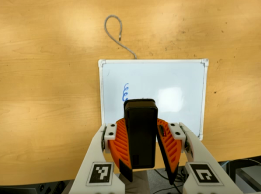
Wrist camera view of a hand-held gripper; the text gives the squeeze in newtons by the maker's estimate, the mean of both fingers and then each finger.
{"total": 9.9, "left": 9.7, "right": 10.2}